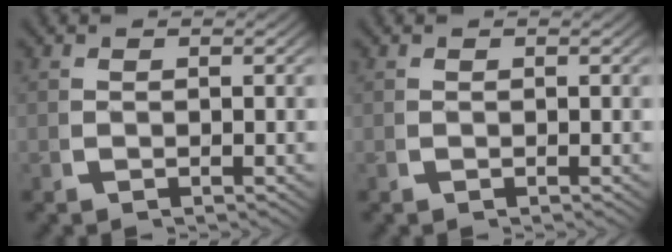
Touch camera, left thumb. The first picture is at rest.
{"total": 0.0}